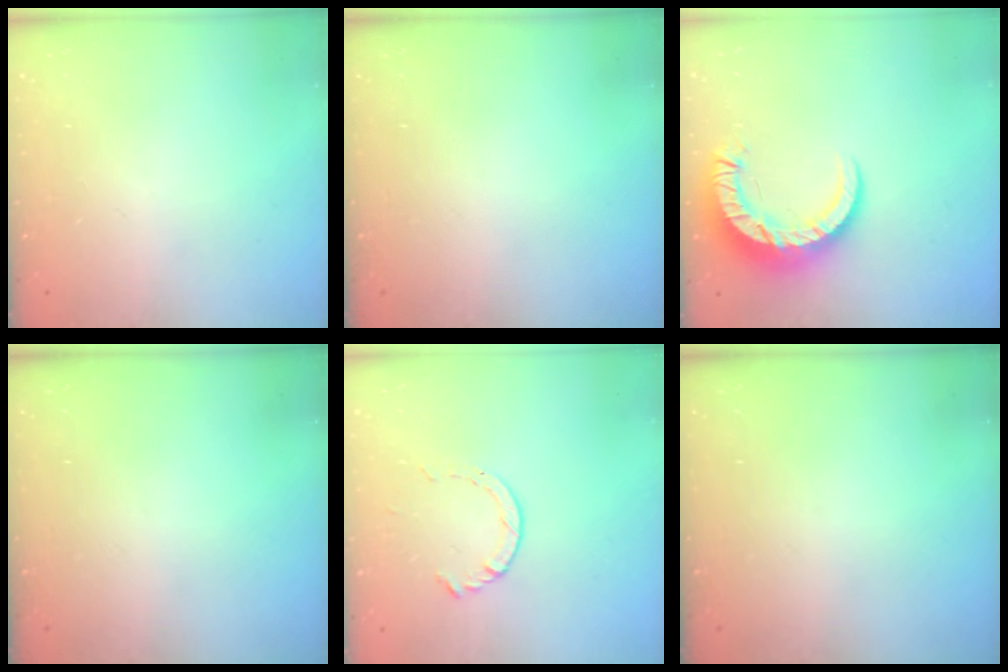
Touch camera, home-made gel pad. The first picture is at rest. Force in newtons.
{"total": 0.0}
{"total": 10.7, "press": 10.6, "slide": 1.1}
{"total": 0.0}
{"total": 3.5, "press": 3.5, "slide": 0.4}
{"total": 0.0}